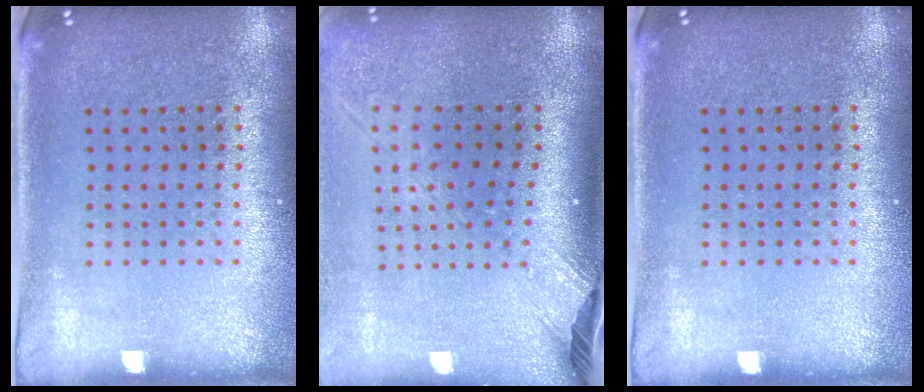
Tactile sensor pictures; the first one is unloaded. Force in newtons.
{"total": 2.6, "press": 1.9, "slide": 1.8}
{"total": 0.0}